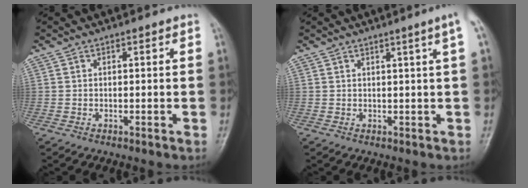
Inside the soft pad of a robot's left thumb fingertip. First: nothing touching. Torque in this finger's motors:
{"motor_torque": [1.88, 1.90, 1.85, -0.92, 0.09]}